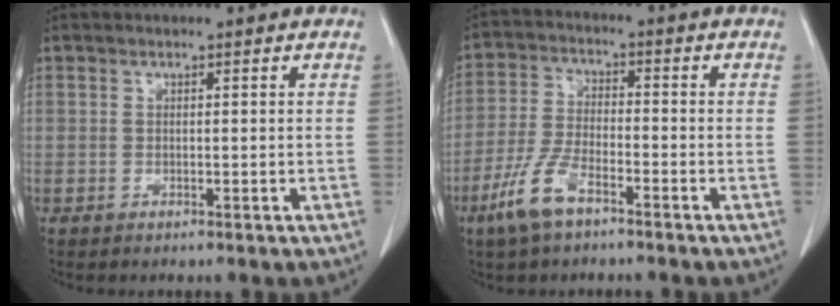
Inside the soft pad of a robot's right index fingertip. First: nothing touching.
{"total": 7.6, "force": [-4.9, 2.3, 5.4], "torque": [-0.123, -0.008, -0.096]}